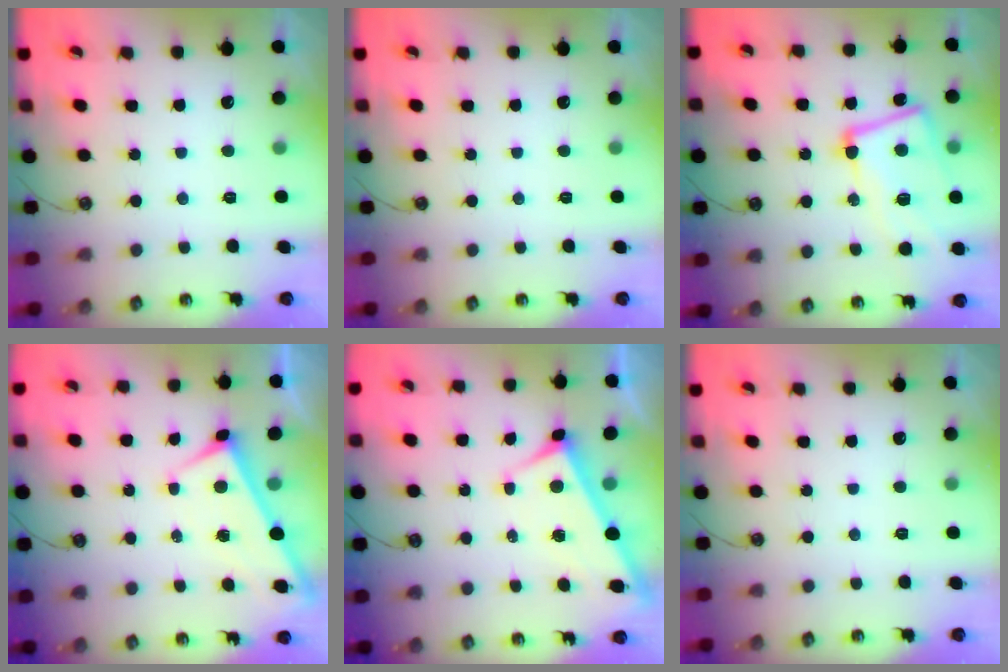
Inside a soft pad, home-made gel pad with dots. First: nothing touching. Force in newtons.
{"total": 0.0}
{"total": 10.3, "press": 10.1, "slide": 2.2}
{"total": 1.7, "press": 1.7, "slide": 0.2}
{"total": 3.6, "press": 3.6, "slide": 0.2}
{"total": 0.0}